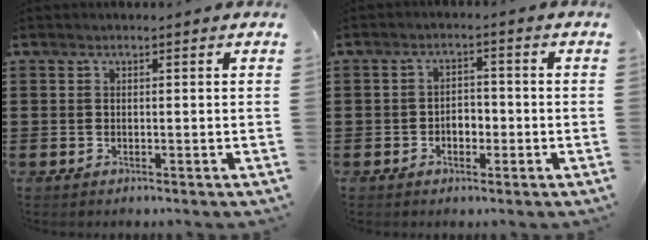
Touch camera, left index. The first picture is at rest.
{"total": 2.5, "force": [-1.1, 1.7, 1.5], "torque": [-0.031, 0.005, -0.027]}